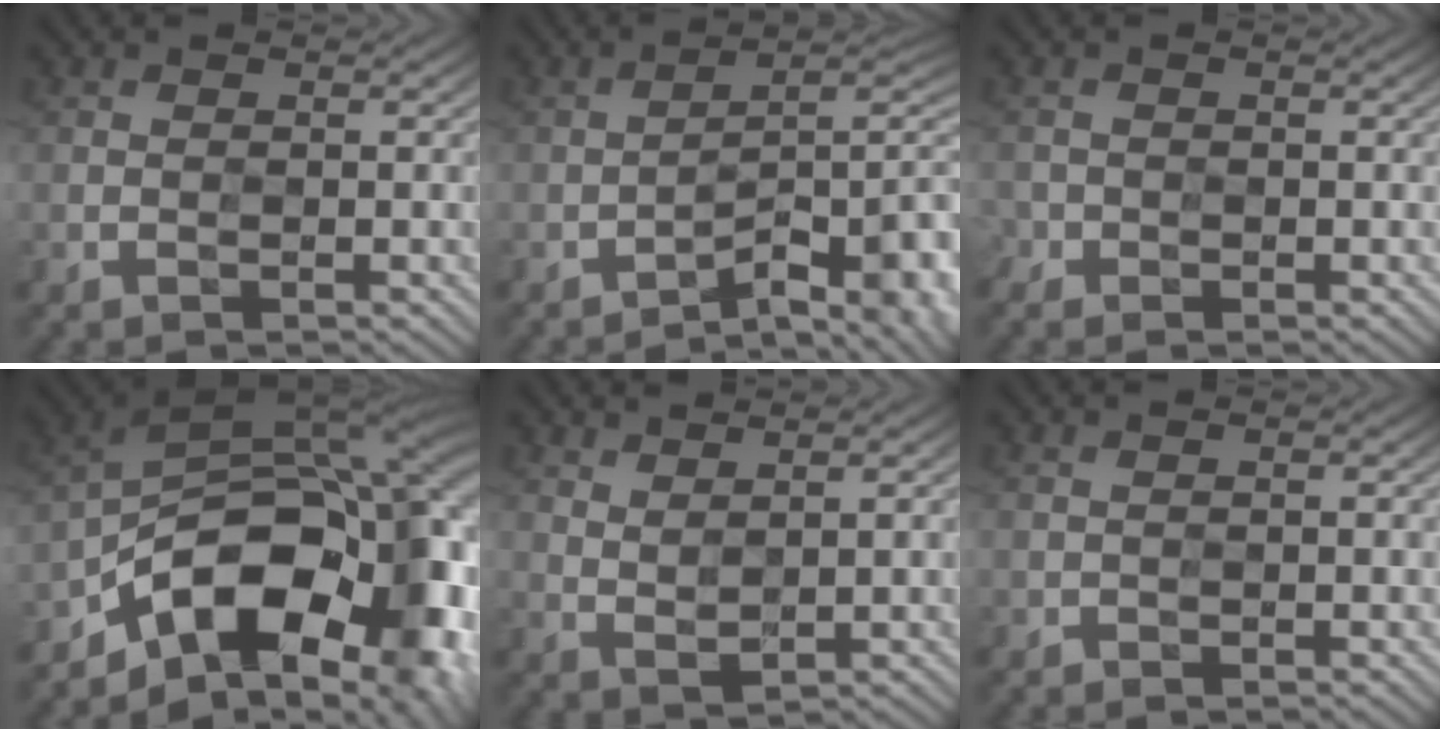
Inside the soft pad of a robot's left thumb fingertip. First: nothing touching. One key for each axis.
{"total": 9.2, "fx": -4.5, "fy": 3.3, "fz": 7.3, "tx": -0.082, "ty": 0.012, "tz": -0.067}
{"total": 2.0, "fx": -1.5, "fy": 1.2, "fz": 0.6, "tx": -0.016, "ty": -0.011, "tz": -0.032}
{"total": 16.6, "fx": -7.8, "fy": 9.2, "fz": 11.4, "tx": -0.174, "ty": -0.011, "tz": -0.131}
{"total": 2.7, "fx": 2.7, "fy": 0.0, "fz": 0.1, "tx": -0.020, "ty": -0.002, "tz": 0.055}
{"total": 0.0}